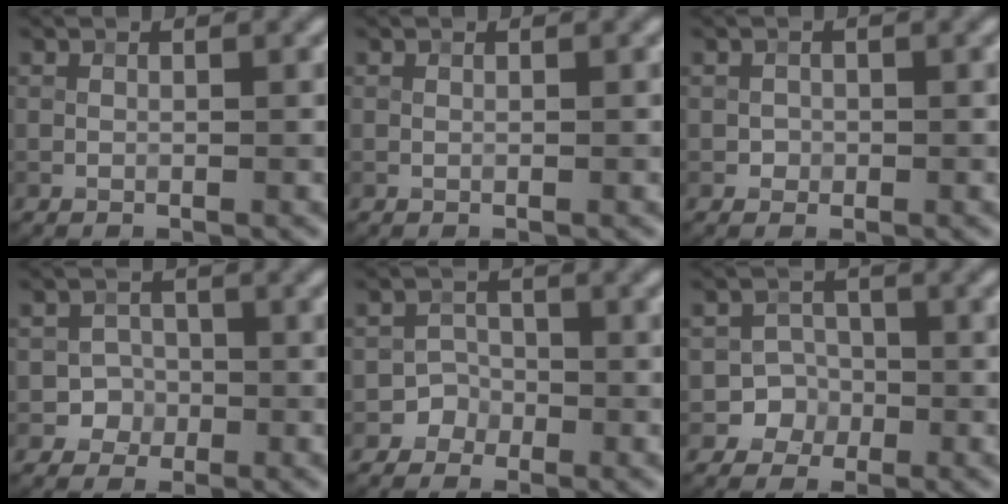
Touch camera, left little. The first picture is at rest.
{"total": 0.0}
{"total": 0.8, "force": [-0.1, 0.8, 0.0], "torque": [0.006, -0.004, 0.000]}
{"total": 2.1, "force": [-0.9, 1.9, 0.1], "torque": [0.017, 0.004, -0.021]}
{"total": 2.0, "force": [-1.1, 1.6, -0.2], "torque": [0.028, 0.013, -0.025]}
{"total": 3.1, "force": [-1.4, 2.8, 0.1], "torque": [0.028, 0.007, -0.035]}